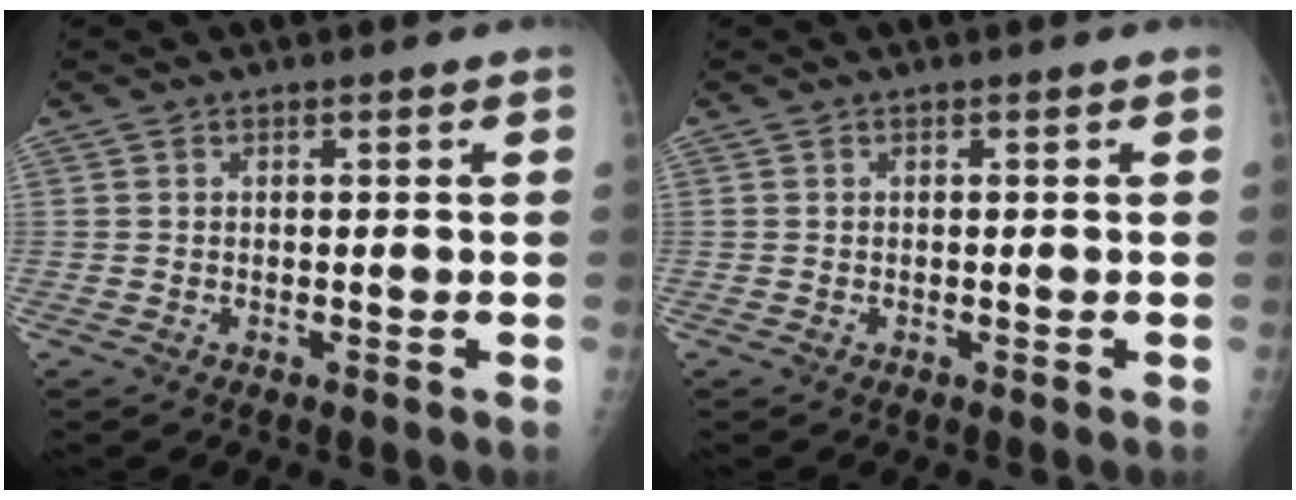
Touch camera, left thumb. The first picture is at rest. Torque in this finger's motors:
{"motor_torque": [0.00, 0.00, 0.00, 0.00, 0.00]}